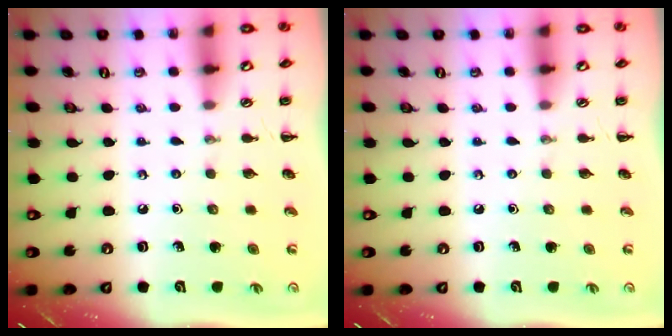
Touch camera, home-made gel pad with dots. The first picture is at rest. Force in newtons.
{"total": 0.0}